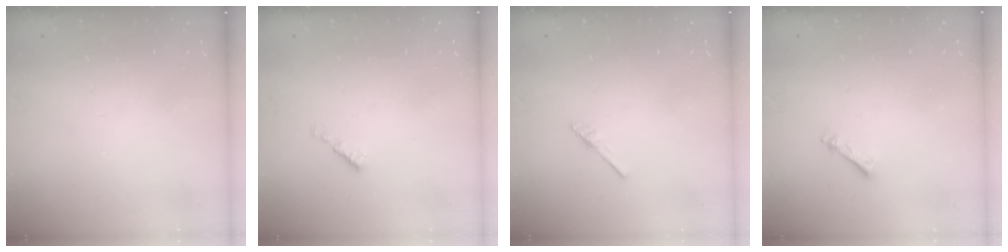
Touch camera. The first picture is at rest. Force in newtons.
{"total": 0.0}
{"total": 2.5, "press": 2.4, "slide": 0.3}
{"total": 2.4, "press": 2.3, "slide": 0.4}